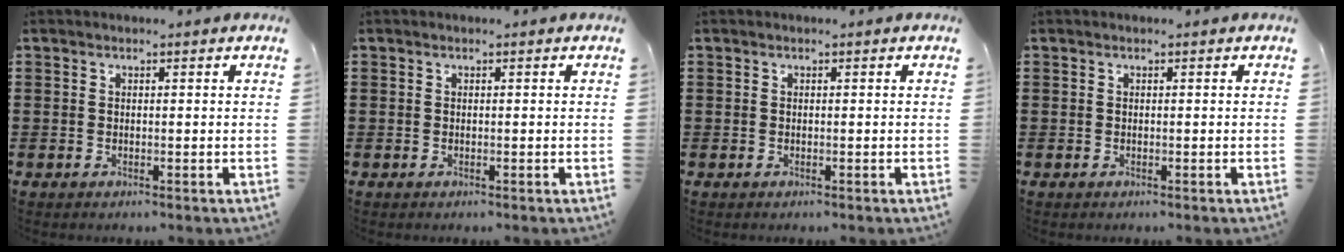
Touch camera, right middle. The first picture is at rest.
{"total": 0.0}
{"total": 0.0}
{"total": 0.0}